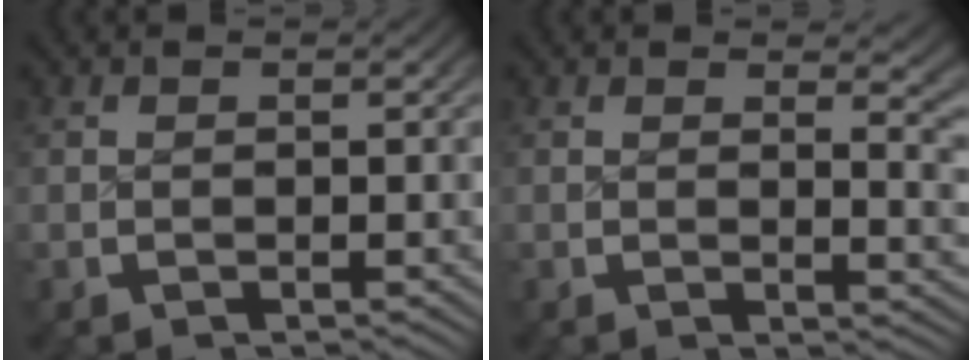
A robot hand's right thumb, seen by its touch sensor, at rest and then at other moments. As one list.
[{"total": 2.8, "force": [1.4, 0.8, 2.2], "torque": [-0.014, -0.008, 0.018]}]